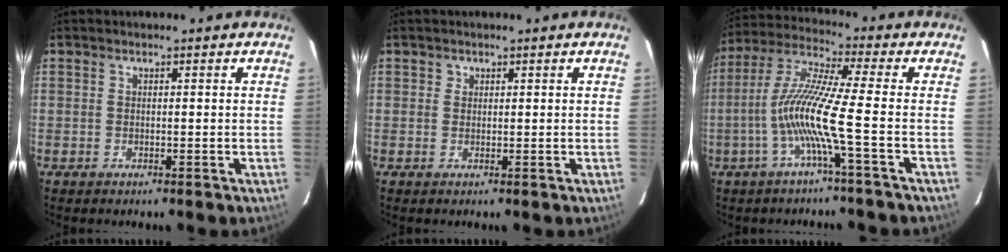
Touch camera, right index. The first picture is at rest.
{"total": 0.9, "force": [0.3, 0.9, 0.0], "torque": [0.005, 0.005, 0.003]}
{"total": 10.7, "force": [-3.5, -1.5, 10.1], "torque": [-0.202, 0.001, -0.068]}